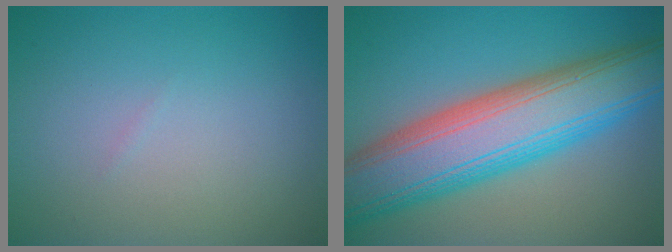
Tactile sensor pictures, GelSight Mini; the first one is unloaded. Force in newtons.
{"total": 12.1, "press": 12.1, "slide": 0.5}